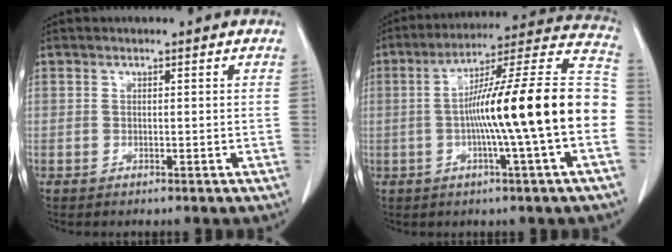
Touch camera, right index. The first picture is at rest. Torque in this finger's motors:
{"motor_torque": [1.53, -0.61, 0.58, 0.21]}